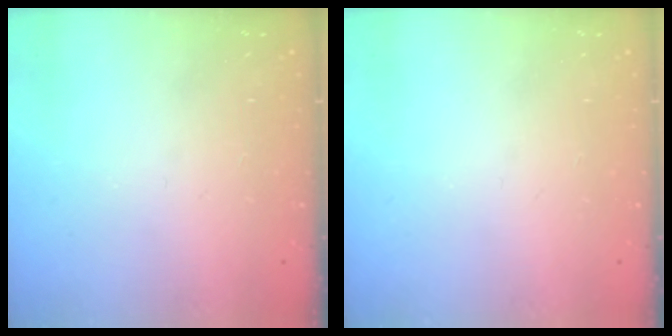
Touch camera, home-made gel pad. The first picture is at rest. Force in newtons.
{"total": 0.0}